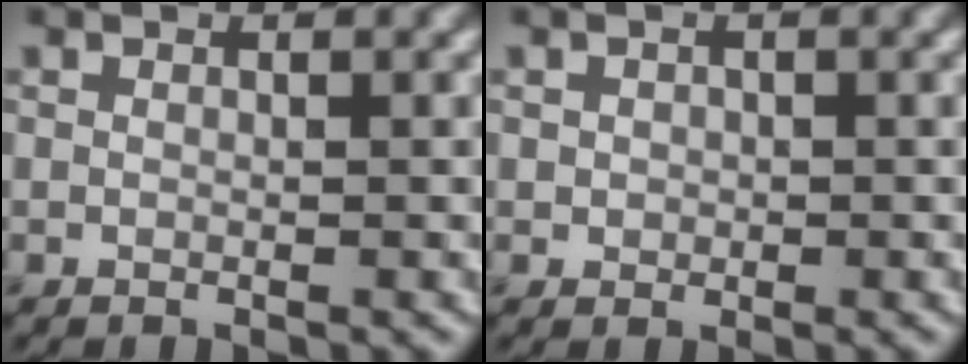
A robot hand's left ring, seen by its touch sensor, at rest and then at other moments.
{"total": 0.9, "force": [0.1, 0.8, 0.3], "torque": [0.000, -0.003, 0.002]}